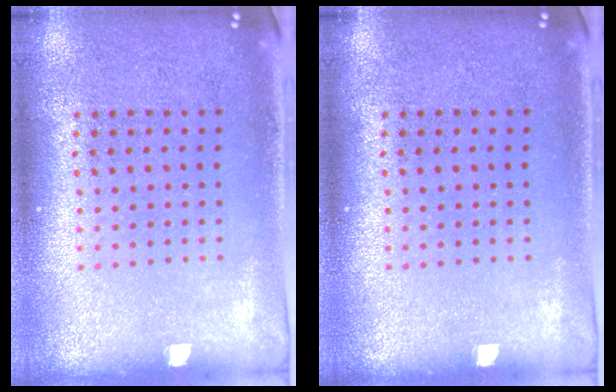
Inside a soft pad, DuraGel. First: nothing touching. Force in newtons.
{"total": 0.0}